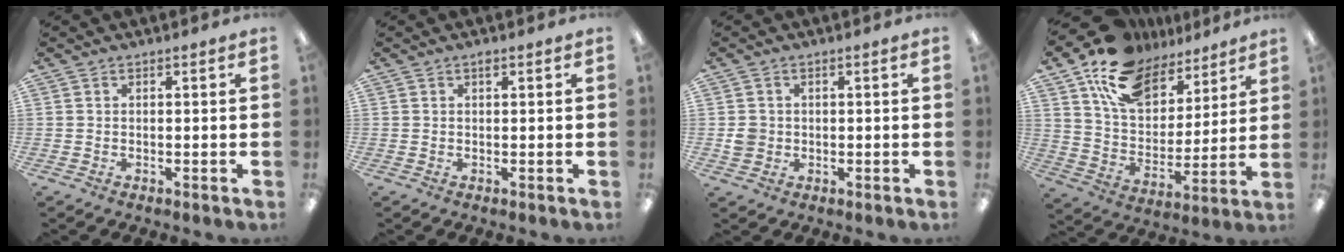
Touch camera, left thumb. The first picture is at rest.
{"total": 0.7, "force": [0.5, 0.3, 0.5], "torque": [-0.012, 0.002, 0.008]}
{"total": 3.1, "force": [0.0, 2.9, 1.1], "torque": [-0.013, 0.002, -0.001]}
{"total": 19.3, "force": [12.9, 10.7, 9.7], "torque": [-0.181, -0.060, 0.235]}